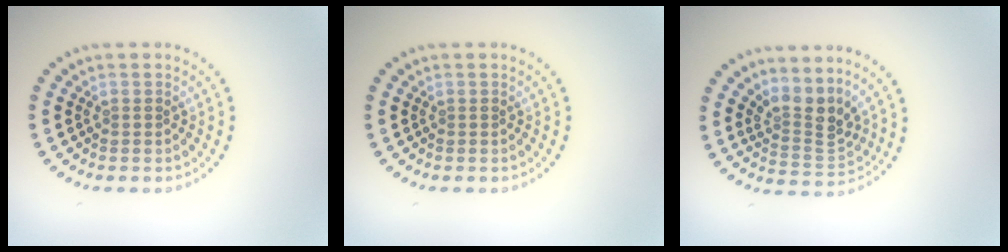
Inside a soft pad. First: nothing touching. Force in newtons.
{"total": 0.0}
{"total": 3.2, "press": 2.2, "slide": 2.3}